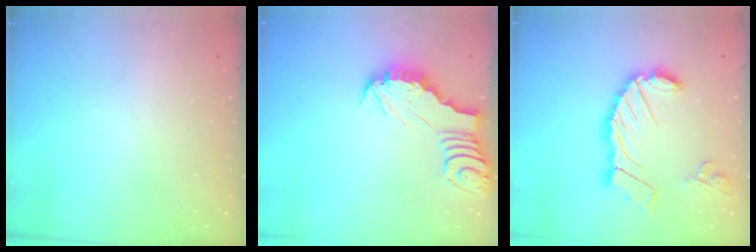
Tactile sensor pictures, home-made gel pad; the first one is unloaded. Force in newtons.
{"total": 2.8, "press": 2.7, "slide": 0.3}
{"total": 15.6, "press": 15.5, "slide": 1.9}